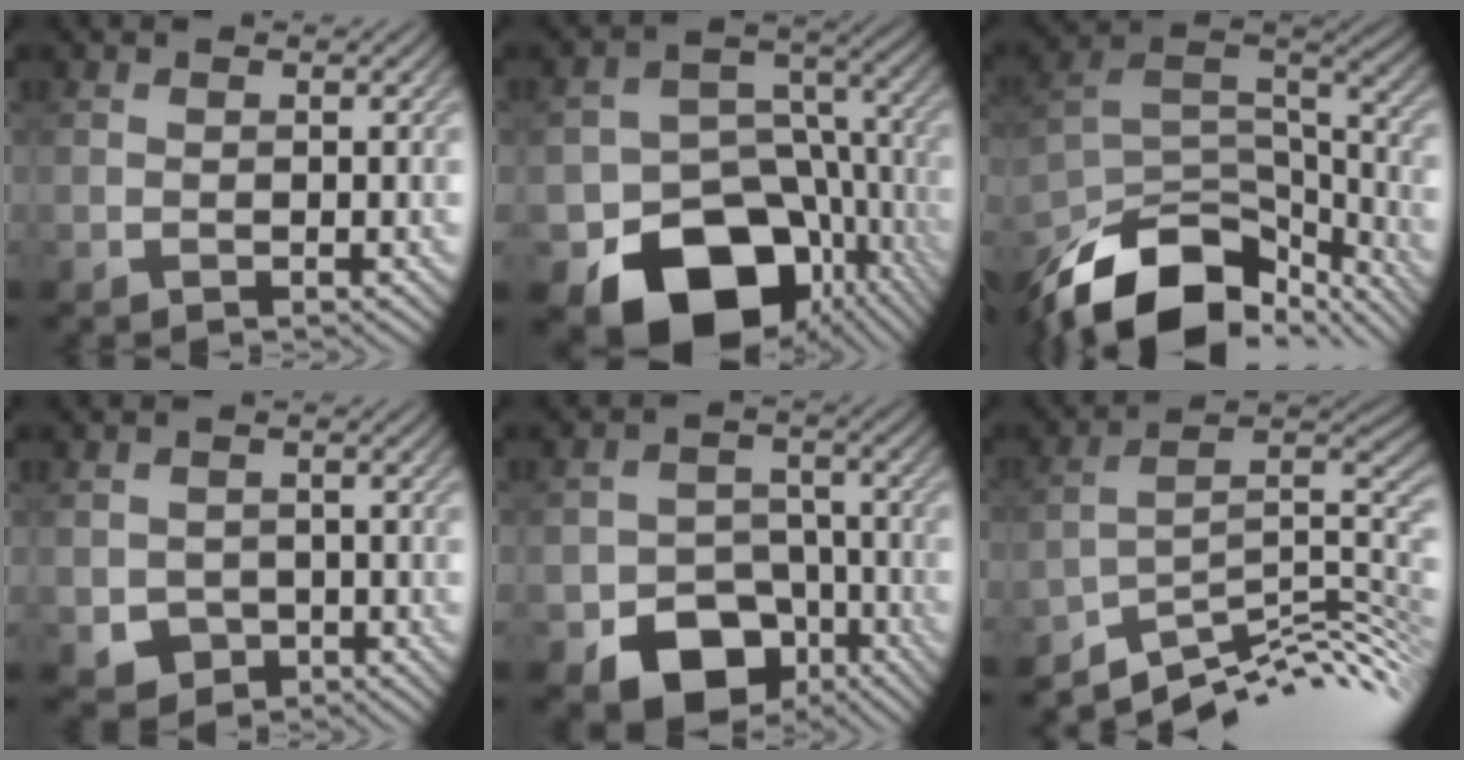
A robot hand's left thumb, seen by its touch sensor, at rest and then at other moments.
{"total": 17.4, "force": [-8.5, 12.7, 8.4], "torque": [-0.117, -0.046, -0.111]}
{"total": 15.2, "force": [-10.9, 7.2, 7.7], "torque": [-0.185, -0.018, -0.180]}
{"total": 3.2, "force": [-1.1, 2.8, 1.0], "torque": [-0.031, -0.011, -0.022]}
{"total": 10.8, "force": [-6.3, 7.3, 4.9], "torque": [-0.081, -0.022, -0.105]}
{"total": 11.0, "force": [-7.3, 2.8, 7.7], "torque": [-0.123, 0.002, -0.119]}